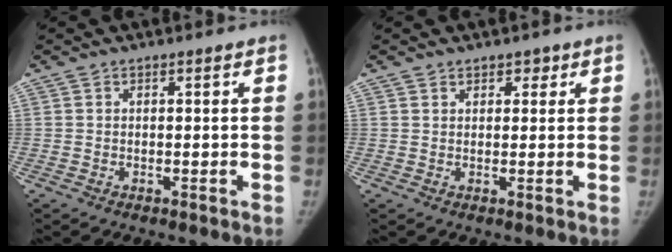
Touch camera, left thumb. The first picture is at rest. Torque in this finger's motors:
{"motor_torque": [-0.13, -0.03, -0.20, 0.04, -0.03]}